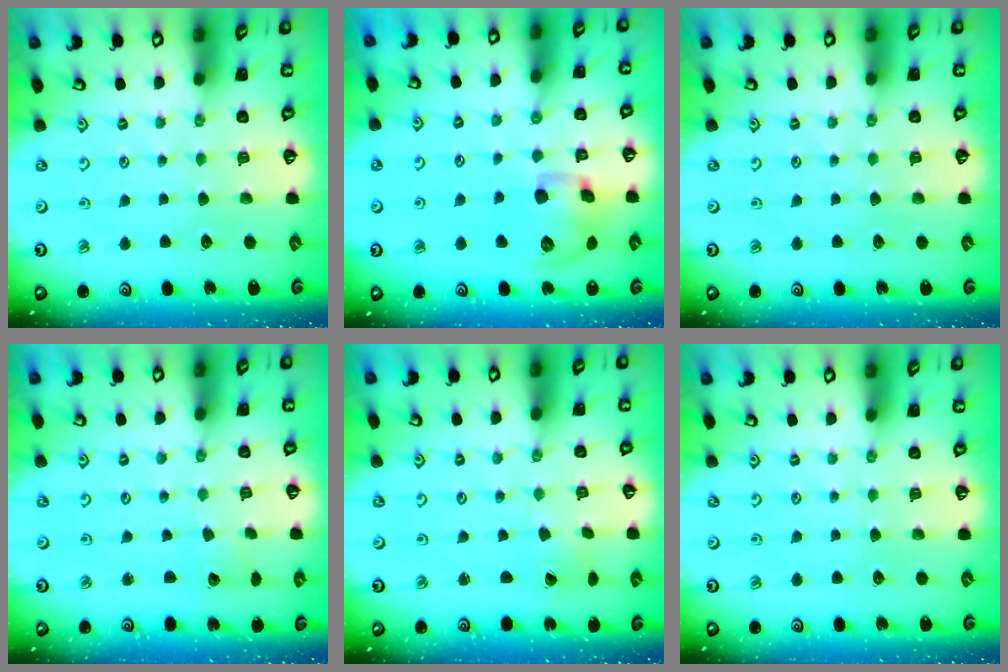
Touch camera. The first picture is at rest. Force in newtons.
{"total": 13.2, "press": 13.1, "slide": 2.1}
{"total": 0.0}
{"total": 2.3, "press": 2.3, "slide": 0.2}
{"total": 1.5, "press": 1.5, "slide": 0.3}
{"total": 0.0}